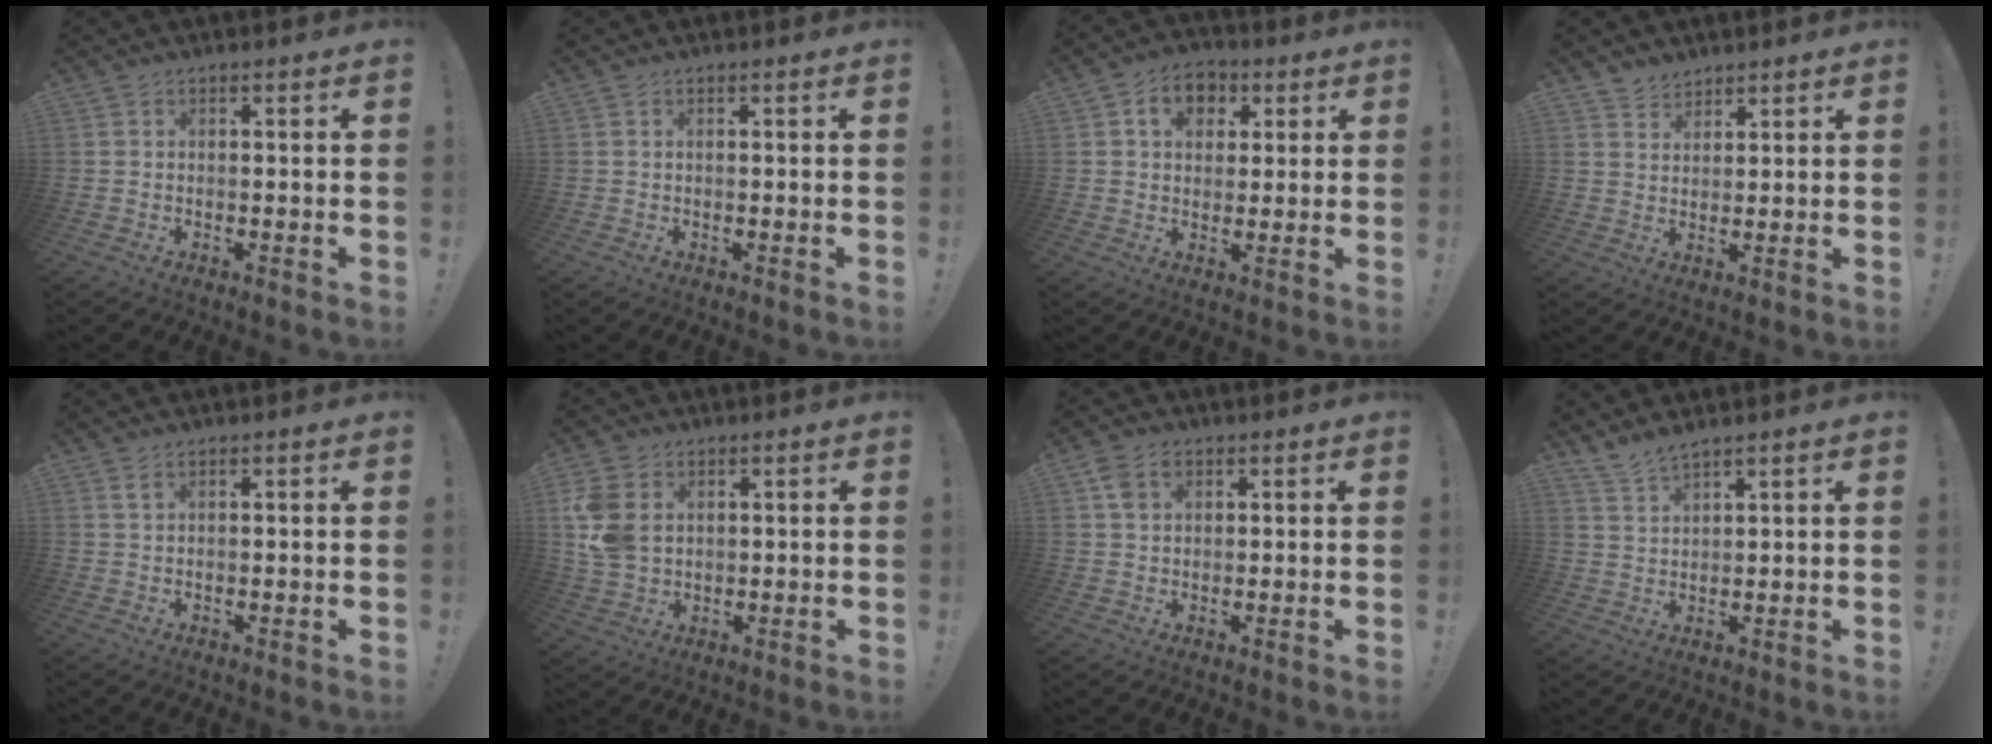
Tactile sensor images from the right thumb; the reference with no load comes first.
{"total": 0.0}
{"total": 8.5, "force": [2.9, 6.7, 4.2], "torque": [-0.050, -0.003, 0.054]}
{"total": 4.2, "force": [3.6, 2.1, 0.2], "torque": [0.006, -0.028, 0.066]}
{"total": 1.5, "force": [1.0, 0.3, 1.1], "torque": [-0.015, -0.001, 0.016]}
{"total": 10.6, "force": [2.8, 7.9, 6.5], "torque": [-0.141, 0.002, 0.059]}
{"total": 5.0, "force": [2.2, 3.5, 2.8], "torque": [-0.040, -0.002, 0.042]}
{"total": 4.7, "force": [4.3, 0.9, 1.7], "torque": [-0.035, -0.026, 0.081]}